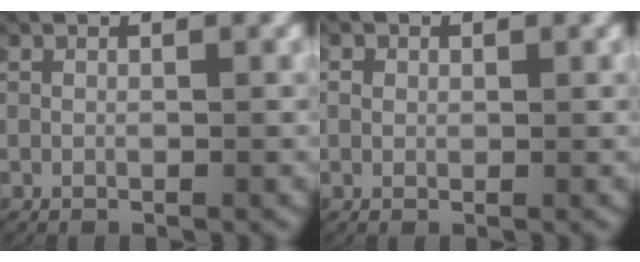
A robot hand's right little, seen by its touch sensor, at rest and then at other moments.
{"total": 1.2, "force": [0.3, 1.1, 0.2], "torque": [-0.011, 0.001, 0.000]}